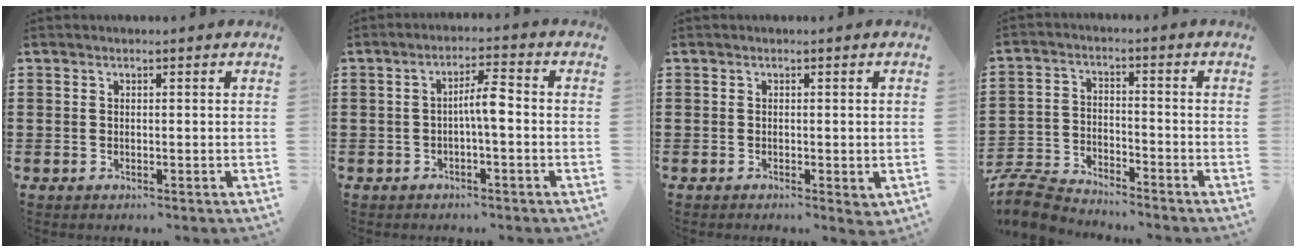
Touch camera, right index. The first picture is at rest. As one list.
[{"total": 4.2, "force": [-0.6, 0.7, 4.1], "torque": [-0.075, 0.007, -0.015]}, {"total": 0.6, "force": [-0.3, 0.3, 0.5], "torque": [-0.011, -0.002, -0.005]}, {"total": 6.4, "force": [-6.2, 1.0, 0.9], "torque": [-0.044, 0.004, -0.131]}]